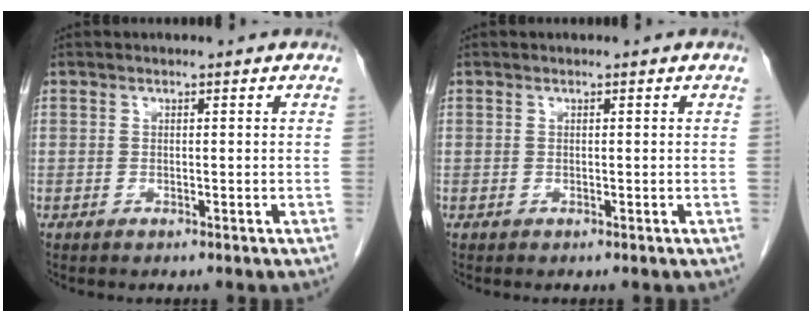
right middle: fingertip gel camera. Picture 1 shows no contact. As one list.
[{"total": 0.0}]